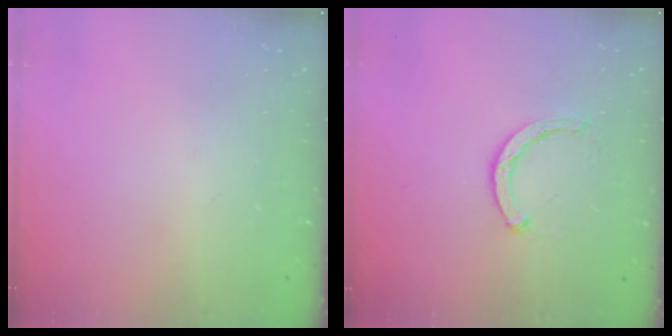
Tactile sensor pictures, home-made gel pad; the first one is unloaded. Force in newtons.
{"total": 2.4, "press": 2.3, "slide": 0.4}